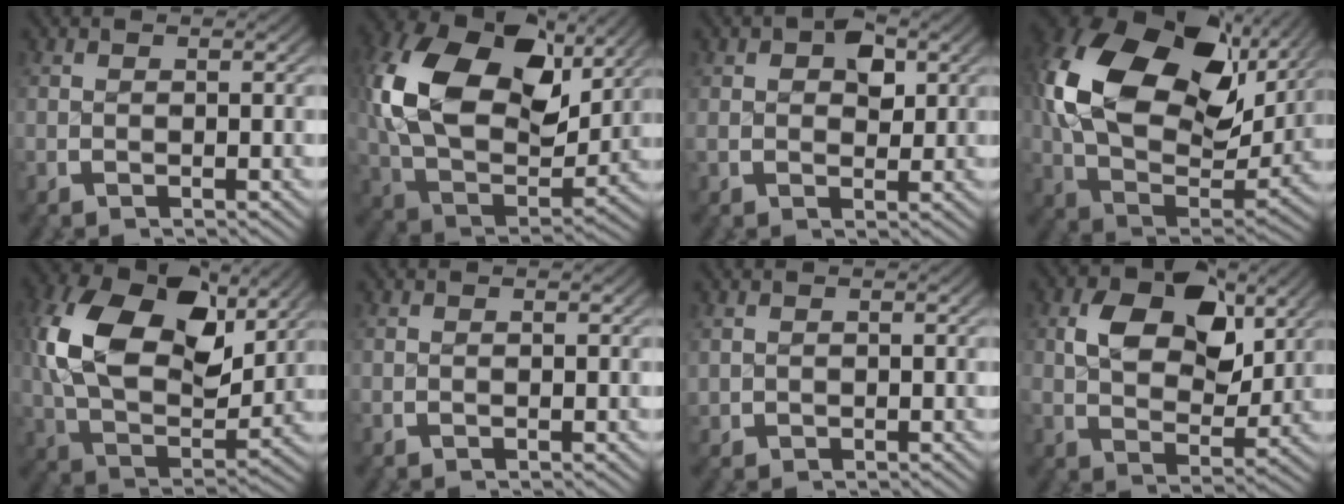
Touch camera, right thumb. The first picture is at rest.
{"total": 17.1, "force": [2.8, 11.0, 12.8], "torque": [-0.278, -0.037, 0.058]}
{"total": 3.0, "force": [0.9, 2.0, 2.1], "torque": [-0.027, -0.006, 0.019]}
{"total": 21.6, "force": [4.9, 13.3, 16.3], "torque": [-0.324, -0.015, 0.079]}
{"total": 15.4, "force": [2.6, 9.8, 11.6], "torque": [-0.248, -0.034, 0.051]}
{"total": 0.0}
{"total": 0.8, "force": [0.4, 0.7, 0.1], "torque": [-0.005, -0.002, 0.014]}
{"total": 8.6, "force": [2.3, 5.2, 6.5], "torque": [-0.111, -0.015, 0.043]}